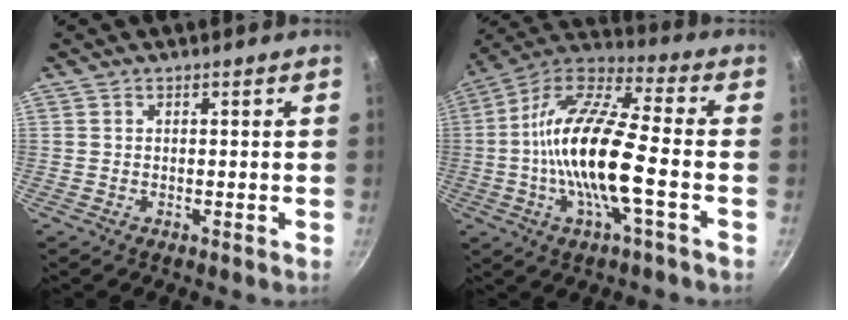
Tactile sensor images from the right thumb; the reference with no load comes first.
{"total": 18.5, "force": [-2.9, 5.2, 17.5], "torque": [-0.336, 0.036, -0.072]}